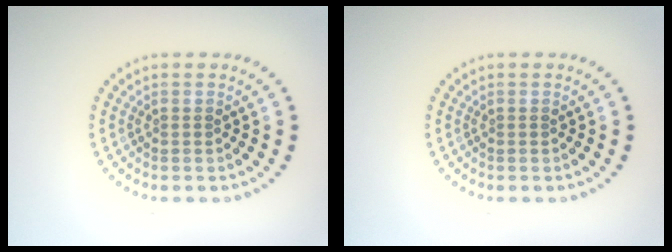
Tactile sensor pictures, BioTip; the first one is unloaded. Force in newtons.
{"total": 0.0}